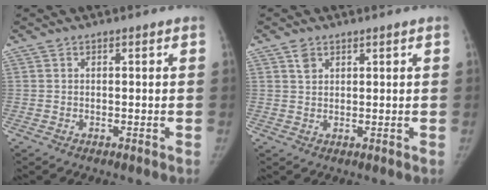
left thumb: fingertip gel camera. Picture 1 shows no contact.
{"total": 2.1, "force": [1.2, 1.5, 0.8], "torque": [-0.004, -0.003, 0.021]}